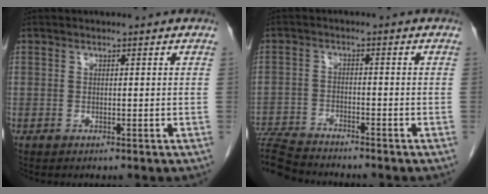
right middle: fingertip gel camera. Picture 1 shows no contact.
{"total": 9.4, "force": [-9.1, 0.5, 2.4], "torque": [-0.048, -0.006, -0.159]}